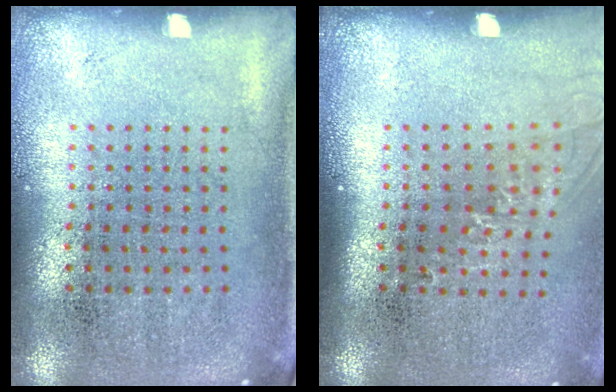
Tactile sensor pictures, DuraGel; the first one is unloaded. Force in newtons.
{"total": 1.3, "press": 1.0, "slide": 0.8}